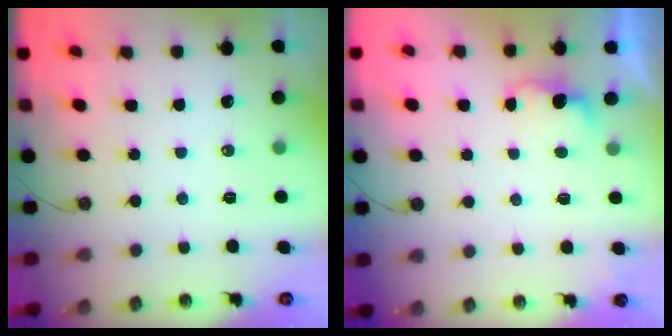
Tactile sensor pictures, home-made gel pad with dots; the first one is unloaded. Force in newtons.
{"total": 2.3, "press": 2.2, "slide": 0.8}